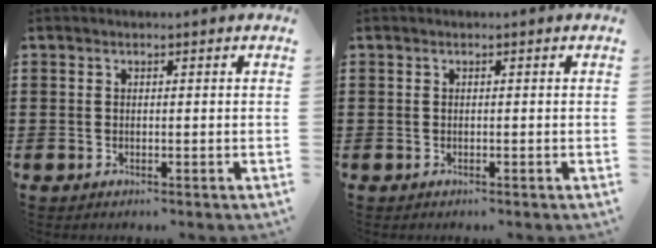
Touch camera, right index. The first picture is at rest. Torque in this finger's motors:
{"motor_torque": [0.03, -0.26, 0.01, 0.01]}